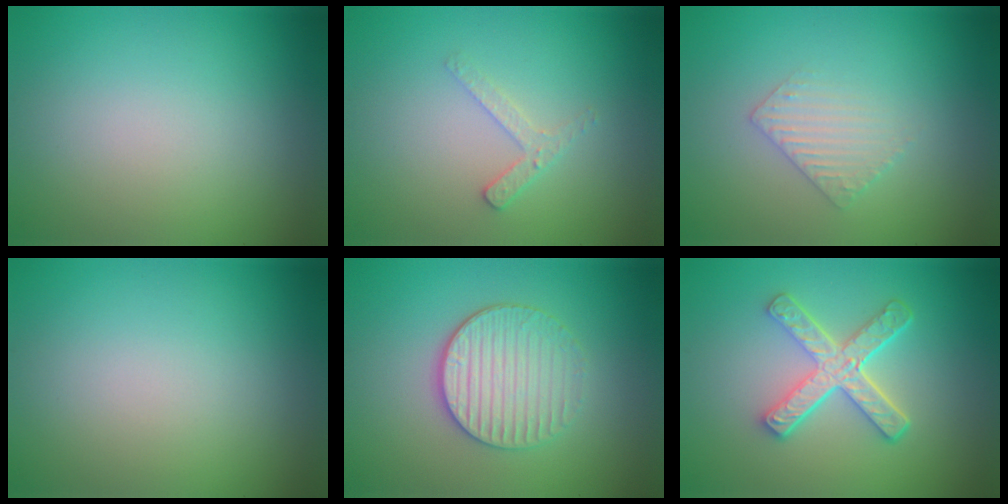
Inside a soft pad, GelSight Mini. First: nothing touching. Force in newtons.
{"total": 1.7, "press": 1.7, "slide": 0.3}
{"total": 1.9, "press": 1.9, "slide": 0.5}
{"total": 0.0}
{"total": 3.8, "press": 3.4, "slide": 1.9}
{"total": 4.9, "press": 3.4, "slide": 3.4}